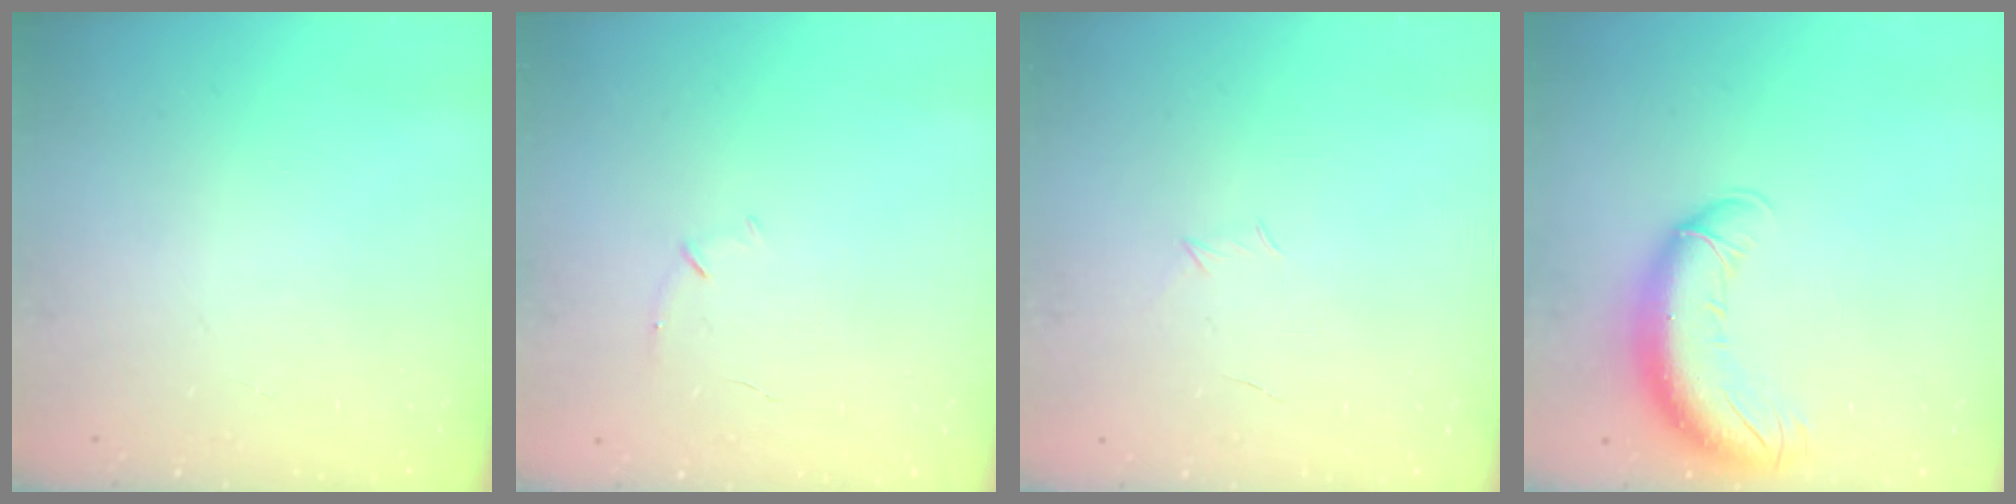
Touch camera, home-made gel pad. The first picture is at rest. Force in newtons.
{"total": 4.3, "press": 4.2, "slide": 1.1}
{"total": 3.0, "press": 2.9, "slide": 0.8}
{"total": 13.4, "press": 13.0, "slide": 3.1}